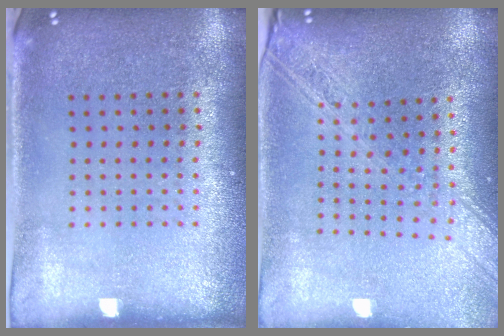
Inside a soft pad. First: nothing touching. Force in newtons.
{"total": 2.2, "press": 1.9, "slide": 1.2}